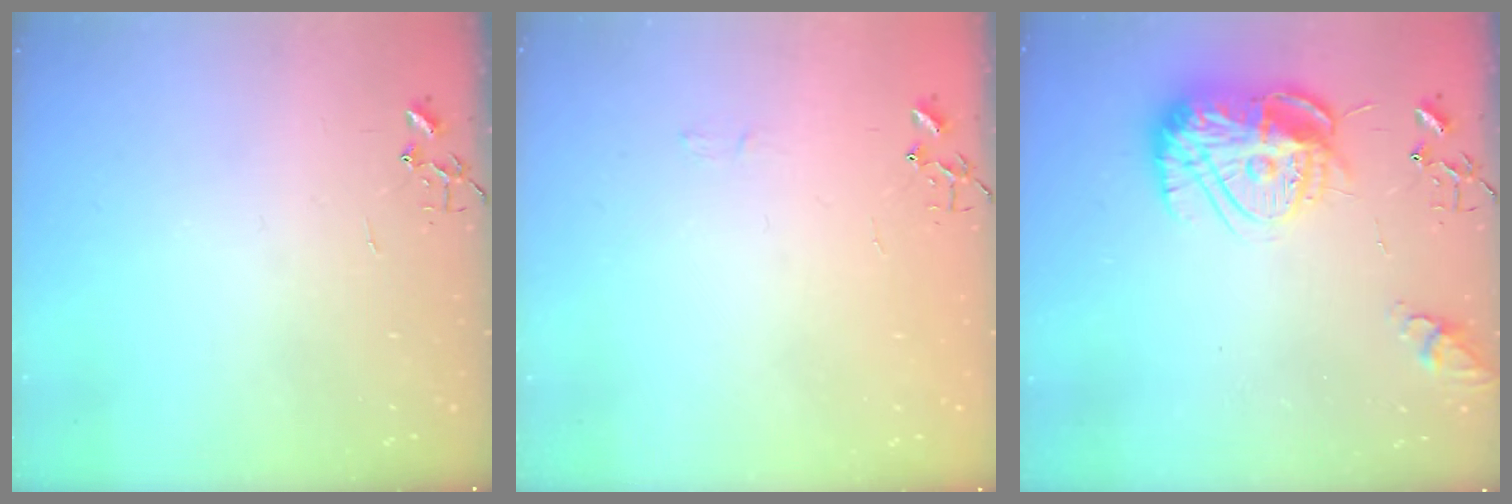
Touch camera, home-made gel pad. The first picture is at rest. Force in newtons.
{"total": 3.9, "press": 3.9, "slide": 0.5}
{"total": 15.2, "press": 15.1, "slide": 1.2}